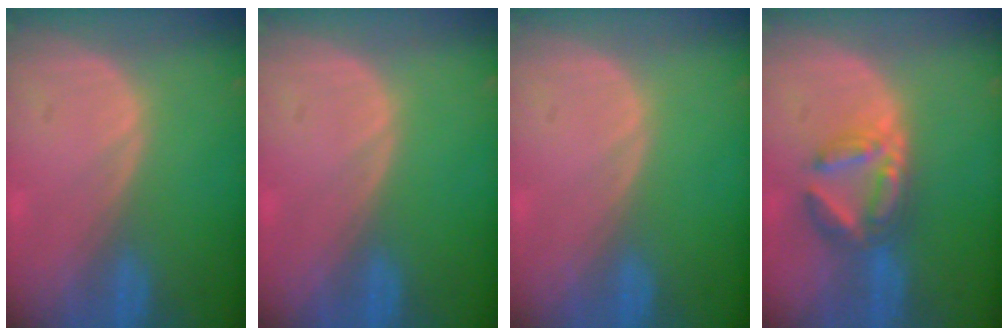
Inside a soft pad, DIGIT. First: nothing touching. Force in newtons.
{"total": 0.0}
{"total": 0.0}
{"total": 6.5, "press": 5.9, "slide": 2.9}